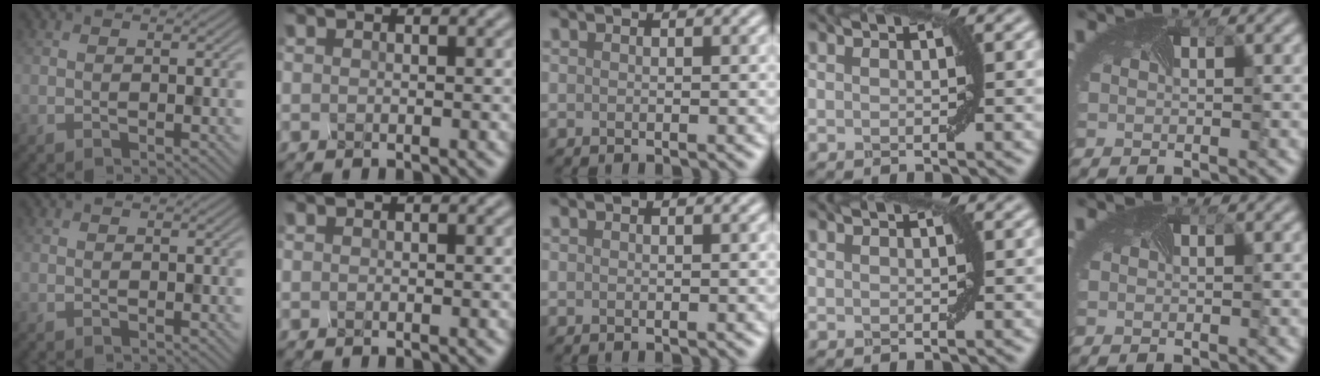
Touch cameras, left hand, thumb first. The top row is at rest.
{}